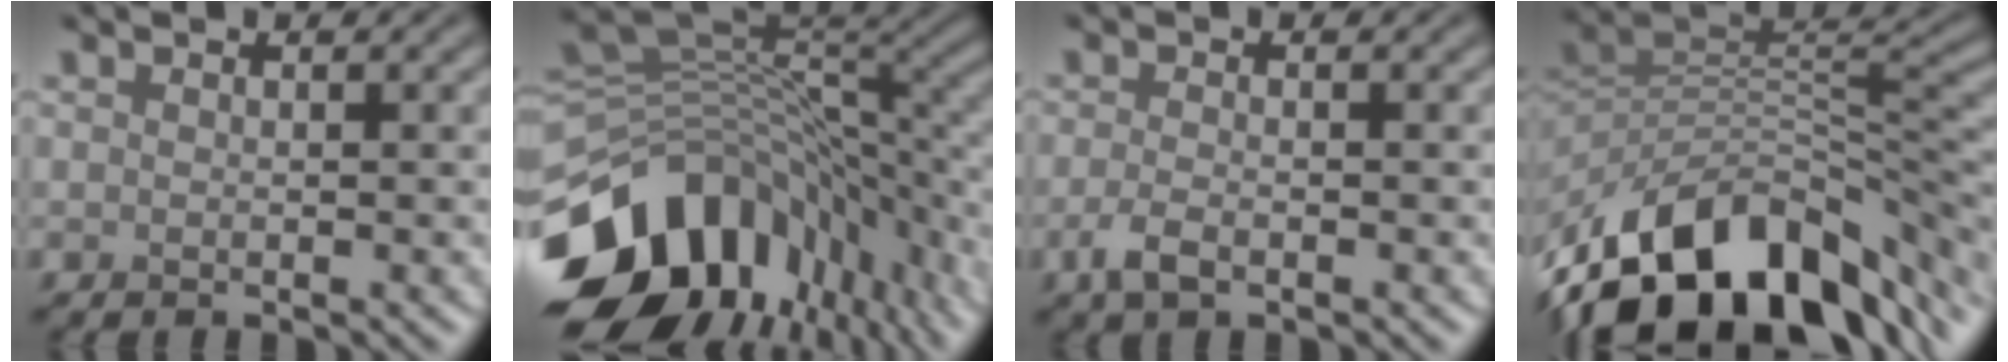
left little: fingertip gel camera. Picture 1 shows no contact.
{"total": 15.4, "force": [-7.2, 10.3, 9.0], "torque": [-0.173, -0.006, -0.110]}
{"total": 2.0, "force": [-1.1, 0.8, 1.5], "torque": [-0.037, -0.004, -0.025]}
{"total": 13.6, "force": [-7.6, 7.6, 8.4], "torque": [-0.157, 0.014, -0.135]}